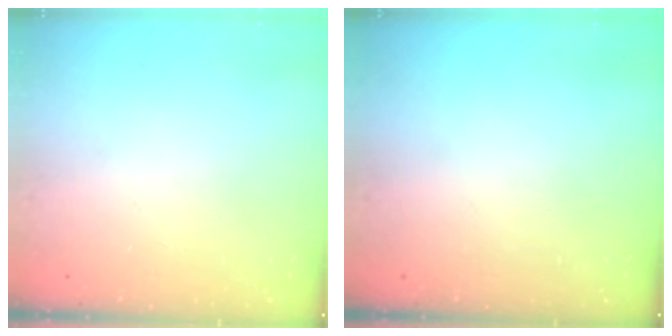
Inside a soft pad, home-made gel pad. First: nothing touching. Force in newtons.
{"total": 0.0}